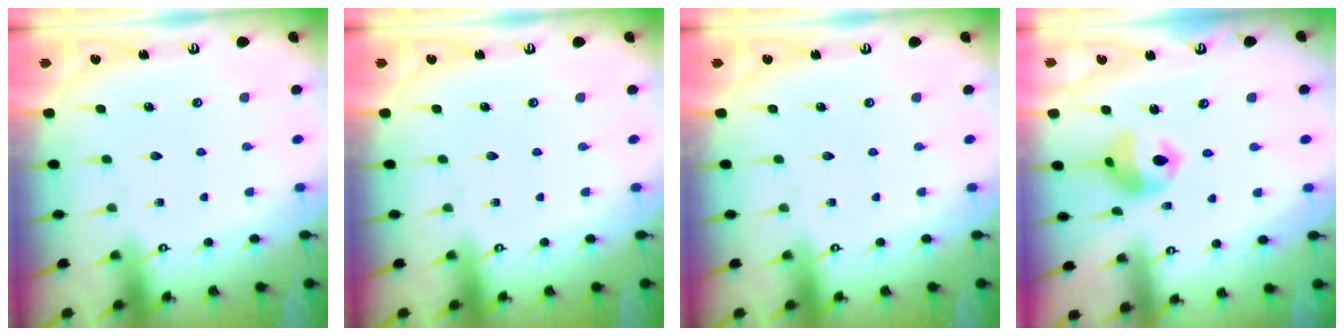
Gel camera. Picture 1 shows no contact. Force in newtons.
{"total": 0.0}
{"total": 0.0}
{"total": 10.2, "press": 10.1, "slide": 1.0}